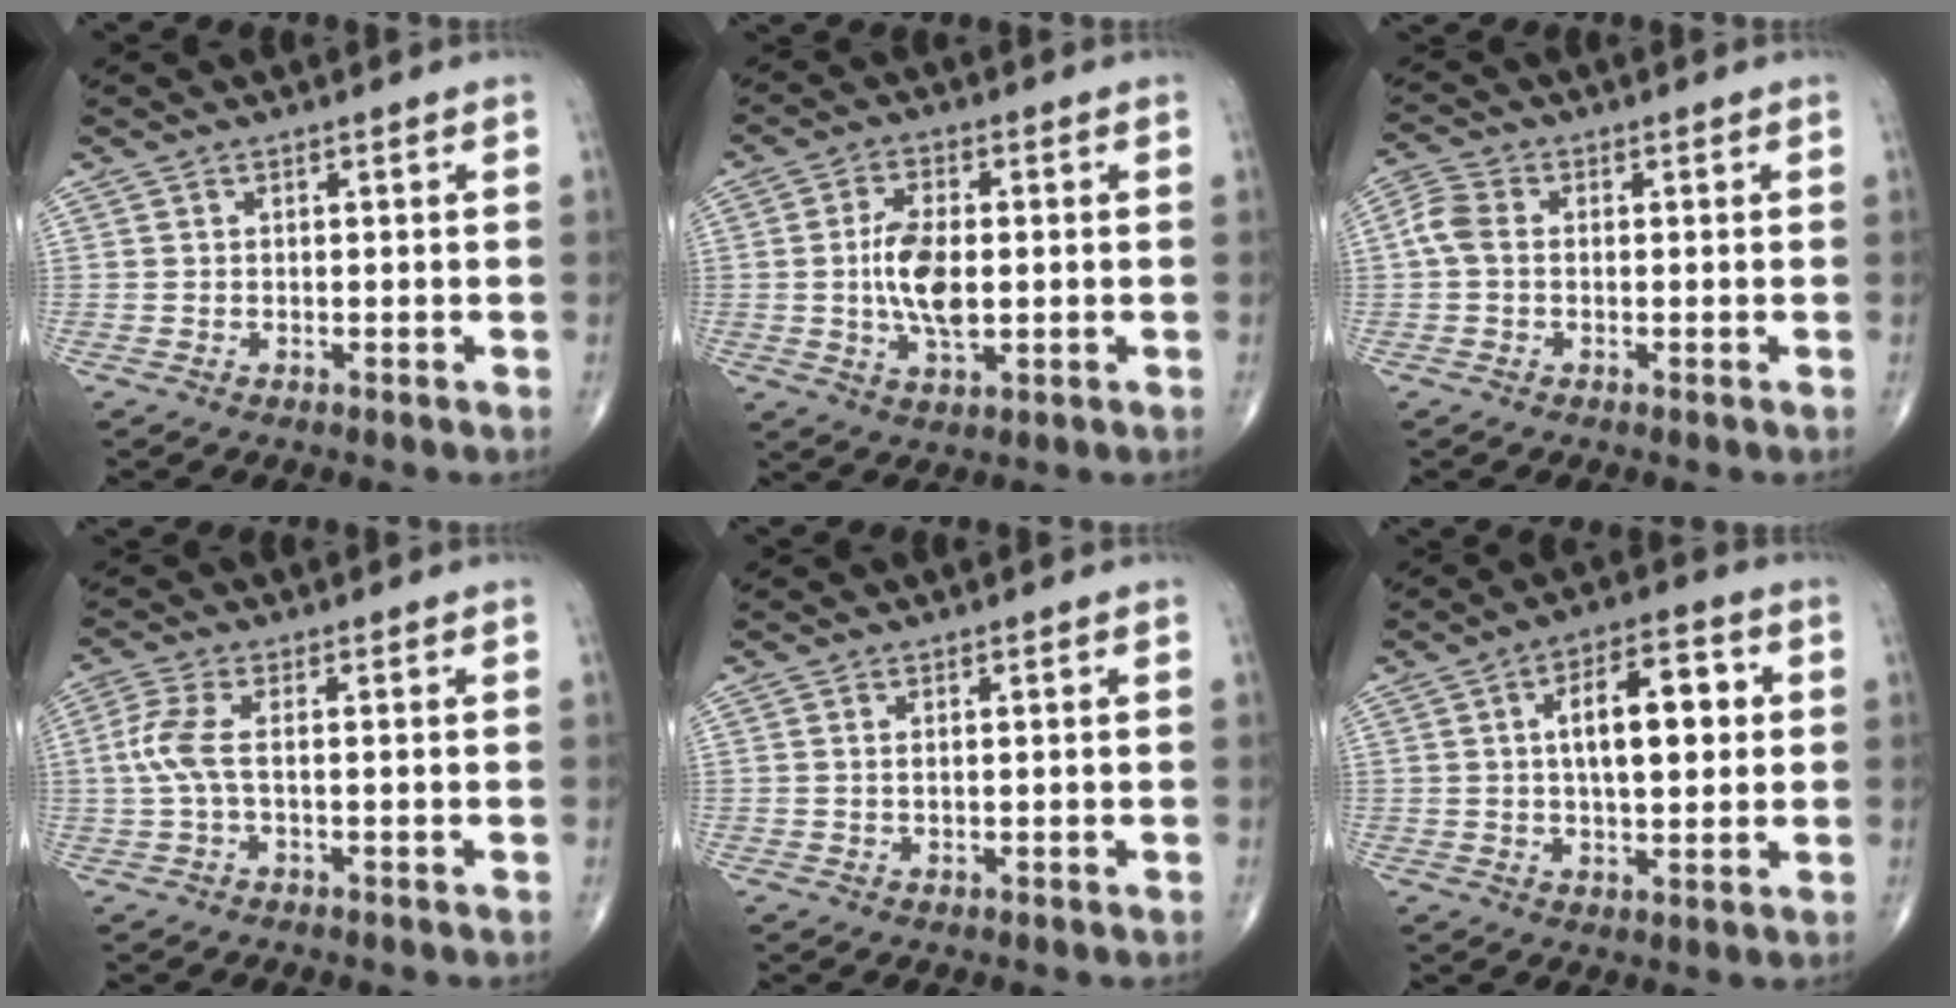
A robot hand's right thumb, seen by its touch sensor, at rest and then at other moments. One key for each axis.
{"total": 9.2, "fx": -0.2, "fy": 4.4, "fz": 8.1, "tx": -0.153, "ty": -0.003, "tz": -0.003}
{"total": 4.1, "fx": -0.1, "fy": 2.9, "fz": 2.9, "tx": -0.068, "ty": 0.011, "tz": -0.012}
{"total": 4.9, "fx": -0.1, "fy": 1.2, "fz": 4.8, "tx": -0.138, "ty": 0.007, "tz": -0.008}
{"total": 0.8, "fx": 0.3, "fy": 0.3, "fz": 0.7, "tx": -0.018, "ty": 0.001, "tz": 0.007}
{"total": 12.4, "fx": 2.1, "fy": 5.6, "fz": 10.8, "tx": -0.148, "ty": 0.010, "tz": 0.030}